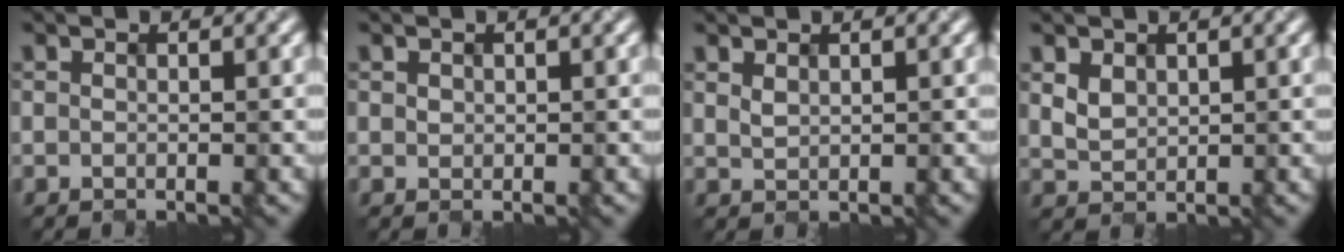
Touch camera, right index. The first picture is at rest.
{"total": 0.6, "force": [0.3, 0.5, 0.1], "torque": [-0.003, -0.001, 0.009]}
{"total": 0.8, "force": [0.6, 0.4, 0.4], "torque": [-0.010, -0.001, 0.015]}
{"total": 1.7, "force": [0.8, 1.4, 0.8], "torque": [-0.022, -0.003, 0.021]}